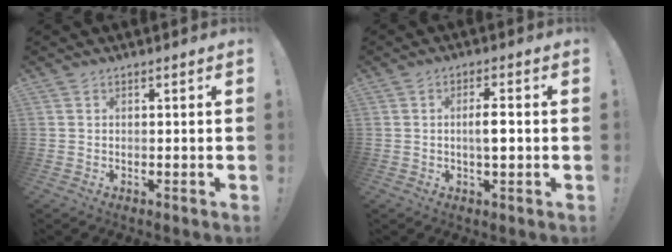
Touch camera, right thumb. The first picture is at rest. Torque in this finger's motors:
{"motor_torque": [0.11, 0.44, -0.04, 0.04, 0.00]}